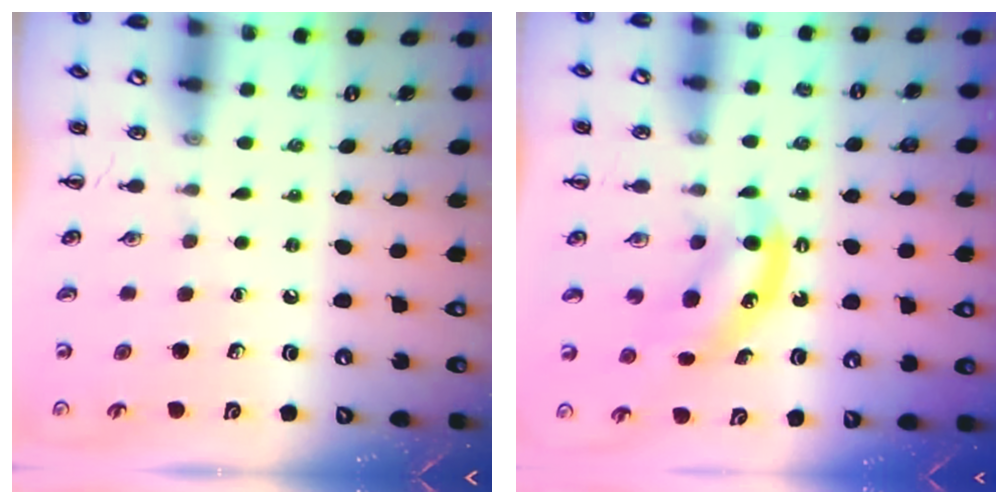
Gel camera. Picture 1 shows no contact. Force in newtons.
{"total": 6.4, "press": 6.3, "slide": 0.8}